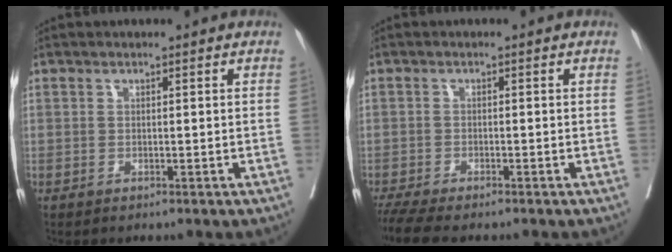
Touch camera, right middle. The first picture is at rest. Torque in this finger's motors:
{"motor_torque": [0.62, -0.55, 0.04, 0.03]}